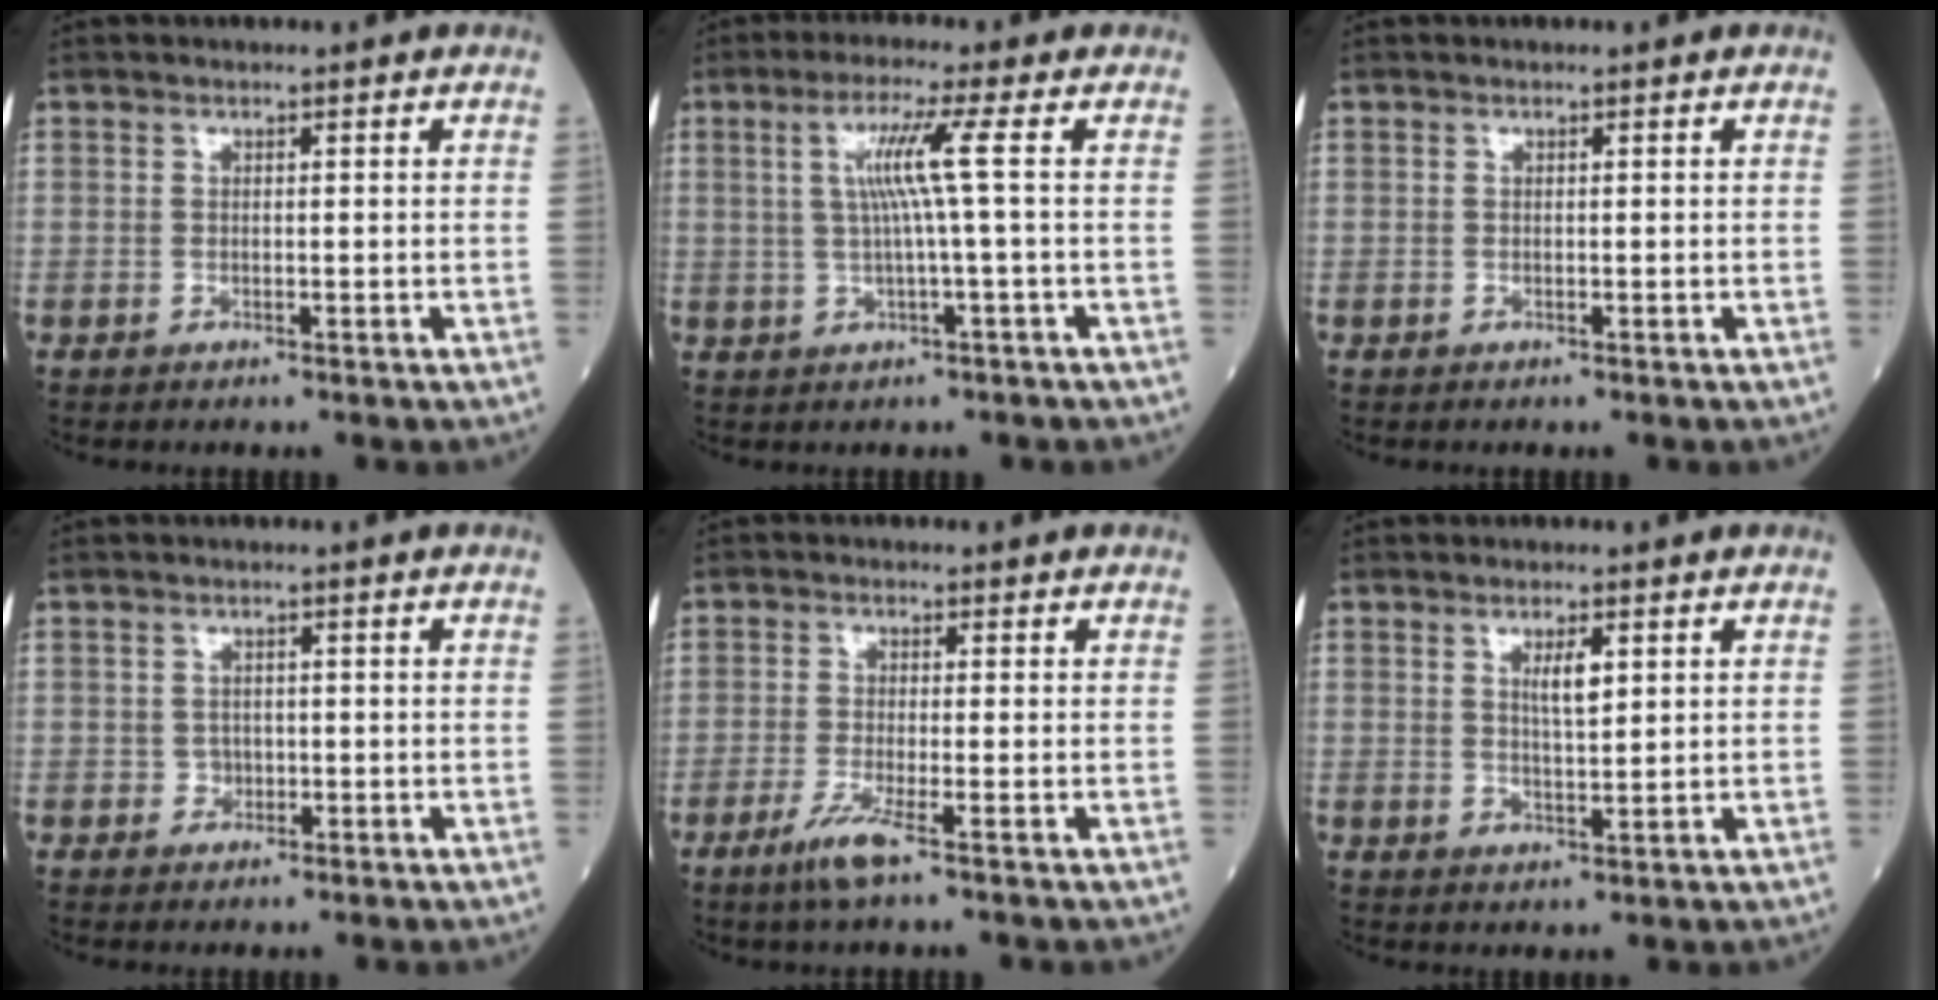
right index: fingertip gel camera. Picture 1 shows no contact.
{"total": 5.7, "force": [0.9, -1.4, 5.5], "torque": [-0.108, 0.007, 0.021]}
{"total": 0.0}
{"total": 1.4, "force": [-0.4, 1.3, 0.4], "torque": [-0.004, 0.005, -0.005]}
{"total": 4.0, "force": [-2.4, -0.3, 3.2], "torque": [-0.070, -0.013, -0.051]}
{"total": 3.2, "force": [1.3, 0.6, 2.9], "torque": [-0.052, -0.002, 0.023]}